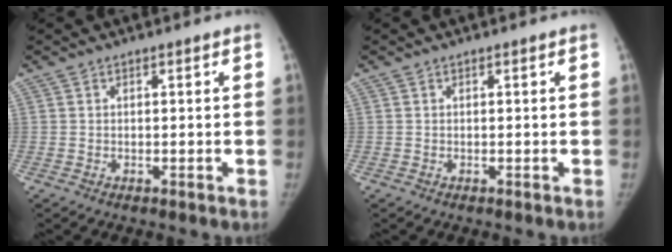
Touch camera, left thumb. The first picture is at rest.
{"total": 0.0}